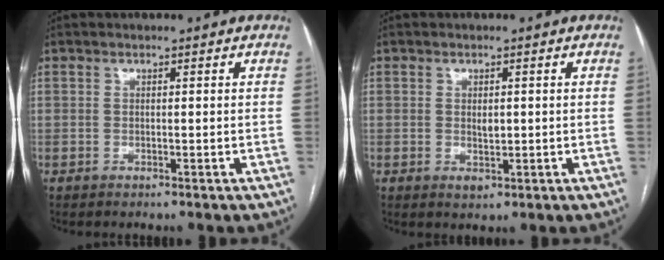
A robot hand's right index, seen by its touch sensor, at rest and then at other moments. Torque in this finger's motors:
{"motor_torque": [-0.07, -0.01, 0.02, 0.01]}